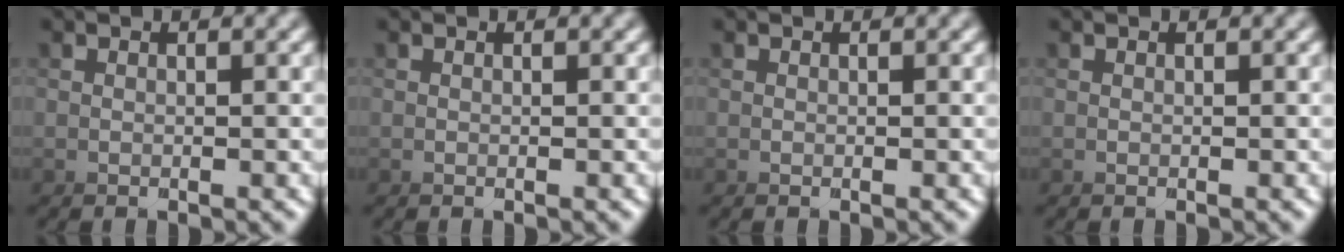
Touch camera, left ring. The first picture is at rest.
{"total": 0.0}
{"total": 0.0}
{"total": 0.0}